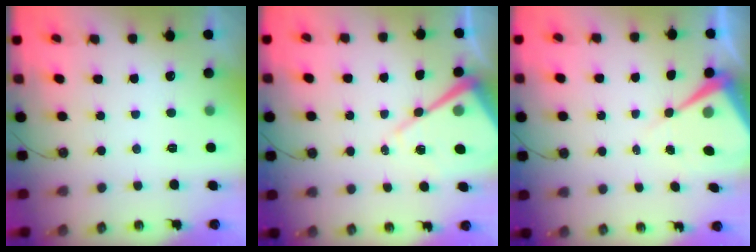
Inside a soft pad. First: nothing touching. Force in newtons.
{"total": 13.0, "press": 12.9, "slide": 1.3}
{"total": 7.7, "press": 7.7, "slide": 0.6}